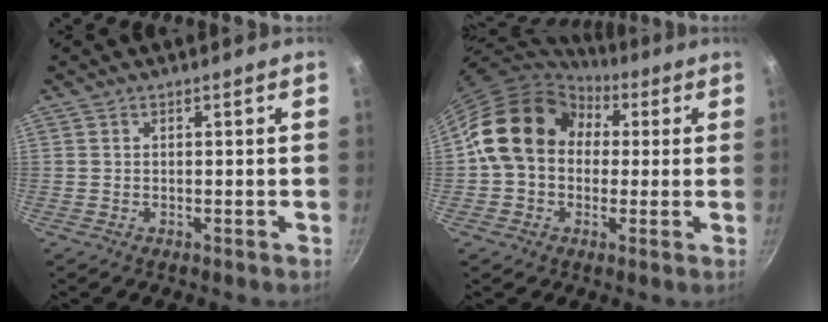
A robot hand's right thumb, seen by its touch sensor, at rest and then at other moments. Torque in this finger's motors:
{"motor_torque": [-0.89, 1.83, 1.20, -1.02, 0.46]}